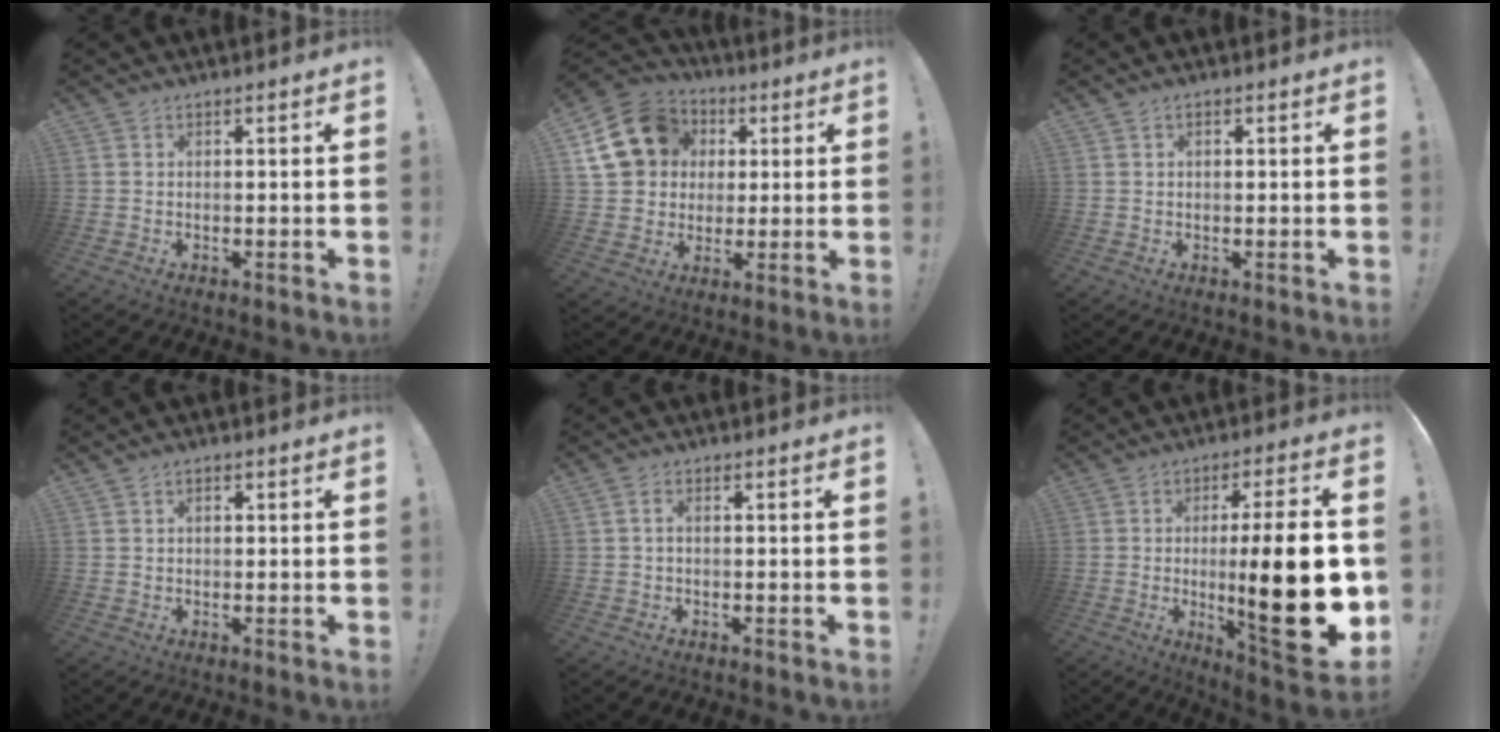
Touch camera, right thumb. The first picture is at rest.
{"total": 17.3, "force": [4.9, 14.7, 7.6], "torque": [-0.113, -0.009, 0.109]}
{"total": 1.0, "force": [0.2, 0.6, 0.8], "torque": [-0.009, 0.001, 0.001]}
{"total": 1.4, "force": [0.3, 0.8, 1.1], "torque": [-0.016, 0.002, 0.003]}
{"total": 1.4, "force": [-0.6, 0.2, 1.3], "torque": [-0.024, 0.003, -0.010]}
{"total": 23.4, "force": [-2.2, 3.9, 23.0], "torque": [-0.363, -0.012, -0.032]}